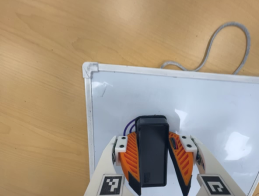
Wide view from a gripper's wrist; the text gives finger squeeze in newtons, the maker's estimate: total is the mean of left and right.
{"total": 13.3, "left": 15.3, "right": 11.2}